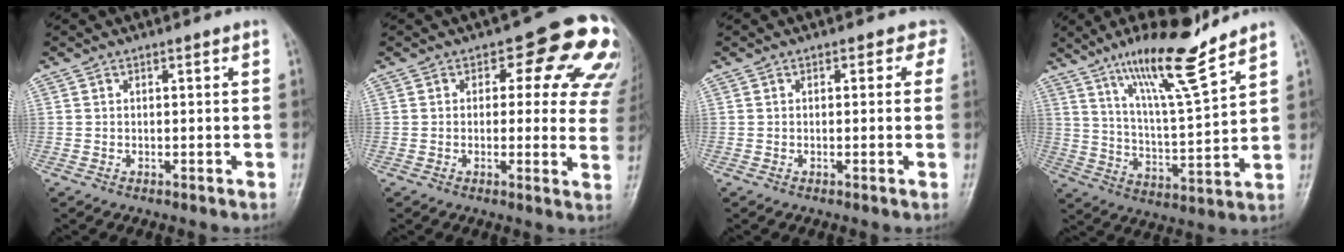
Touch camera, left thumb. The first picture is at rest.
{"total": 15.4, "force": [6.1, 8.4, 11.4], "torque": [-0.068, -0.015, 0.052]}
{"total": 2.4, "force": [1.1, 1.7, 1.3], "torque": [0.019, 0.003, 0.001]}
{"total": 14.6, "force": [10.7, 1.5, 9.8], "torque": [-0.163, -0.069, 0.192]}